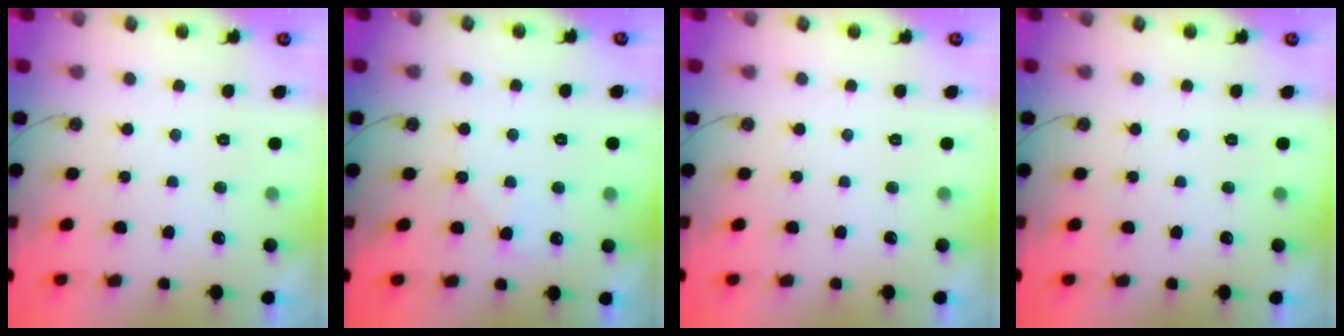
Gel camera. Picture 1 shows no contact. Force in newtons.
{"total": 6.0, "press": 5.9, "slide": 0.8}
{"total": 0.0}
{"total": 0.0}